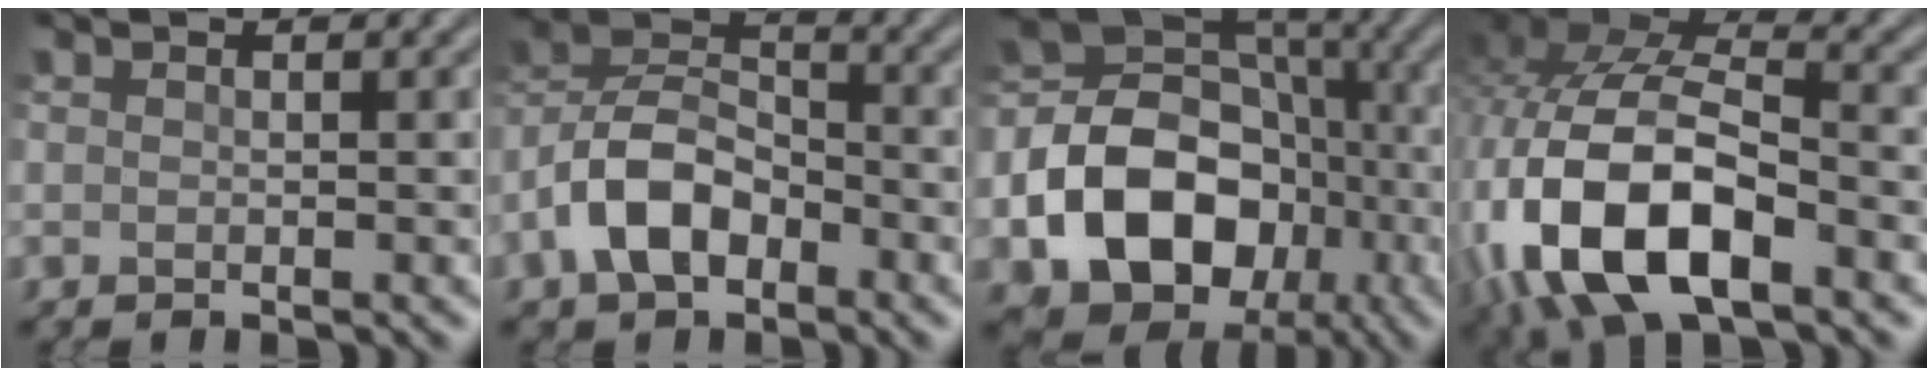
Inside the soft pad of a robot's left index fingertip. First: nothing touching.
{"total": 6.4, "force": [-3.1, 3.9, 4.1], "torque": [-0.075, 0.011, -0.069]}
{"total": 14.3, "force": [-4.2, 11.2, 7.9], "torque": [-0.130, -0.015, -0.088]}
{"total": 14.5, "force": [-5.6, 7.1, 11.3], "torque": [-0.239, -0.014, -0.106]}